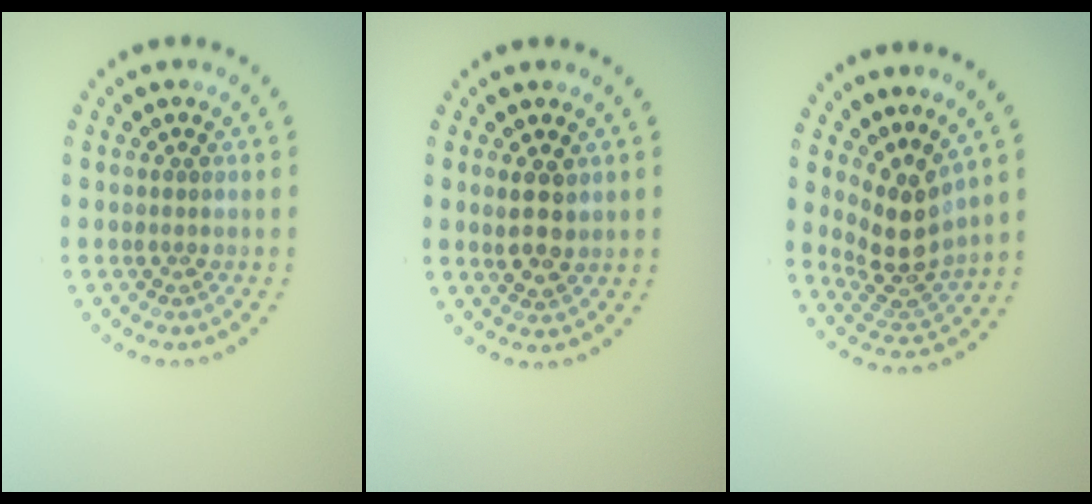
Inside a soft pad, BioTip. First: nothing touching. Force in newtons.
{"total": 2.6, "press": 2.5, "slide": 0.9}
{"total": 4.2, "press": 3.1, "slide": 2.9}